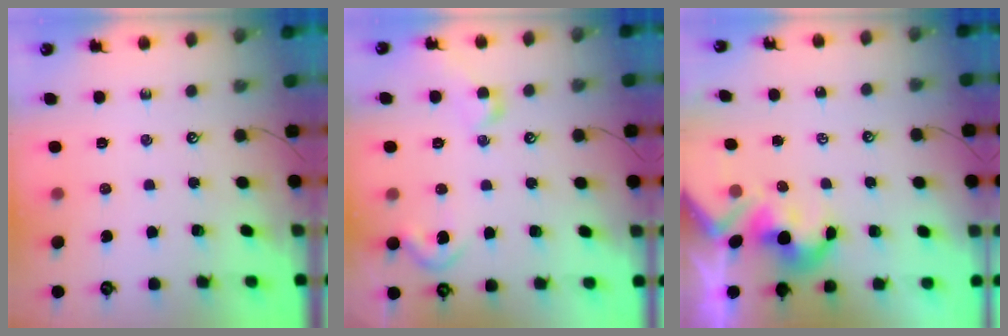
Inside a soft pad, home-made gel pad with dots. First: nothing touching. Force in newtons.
{"total": 5.8, "press": 5.7, "slide": 1.1}
{"total": 5.1, "press": 5.1, "slide": 0.7}